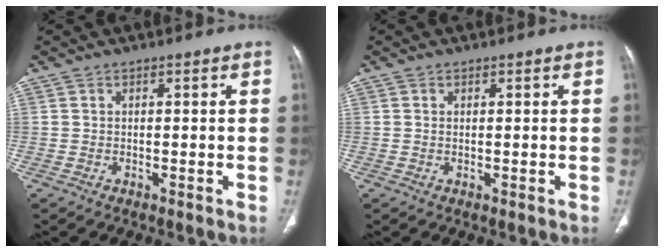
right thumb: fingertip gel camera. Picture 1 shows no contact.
{"total": 0.0}